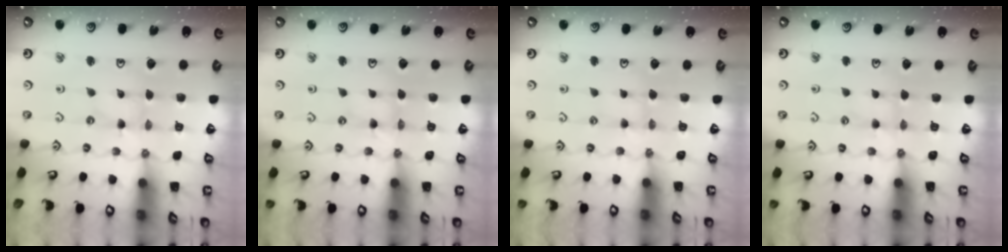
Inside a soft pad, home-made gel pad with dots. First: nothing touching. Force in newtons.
{"total": 0.0}
{"total": 1.3, "press": 1.3, "slide": 0.4}
{"total": 1.8, "press": 1.8, "slide": 0.4}